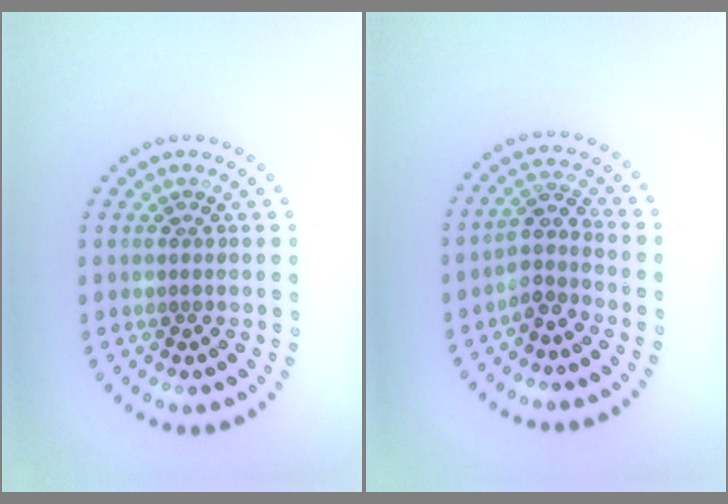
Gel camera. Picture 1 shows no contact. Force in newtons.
{"total": 2.5, "press": 1.9, "slide": 1.6}